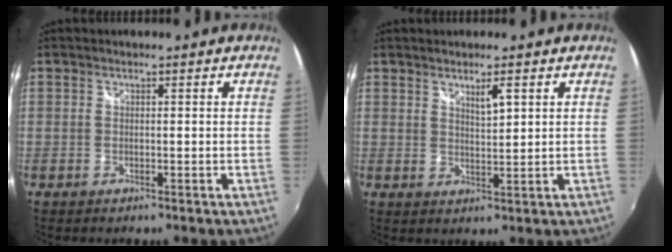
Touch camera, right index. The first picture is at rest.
{"total": 3.3, "force": [1.9, 0.5, 2.7], "torque": [-0.043, 0.000, 0.037]}